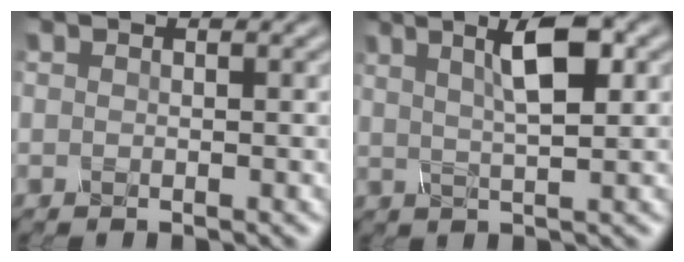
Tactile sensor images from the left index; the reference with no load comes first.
{"total": 5.4, "force": [1.9, 1.3, 4.9], "torque": [-0.072, 0.007, 0.029]}